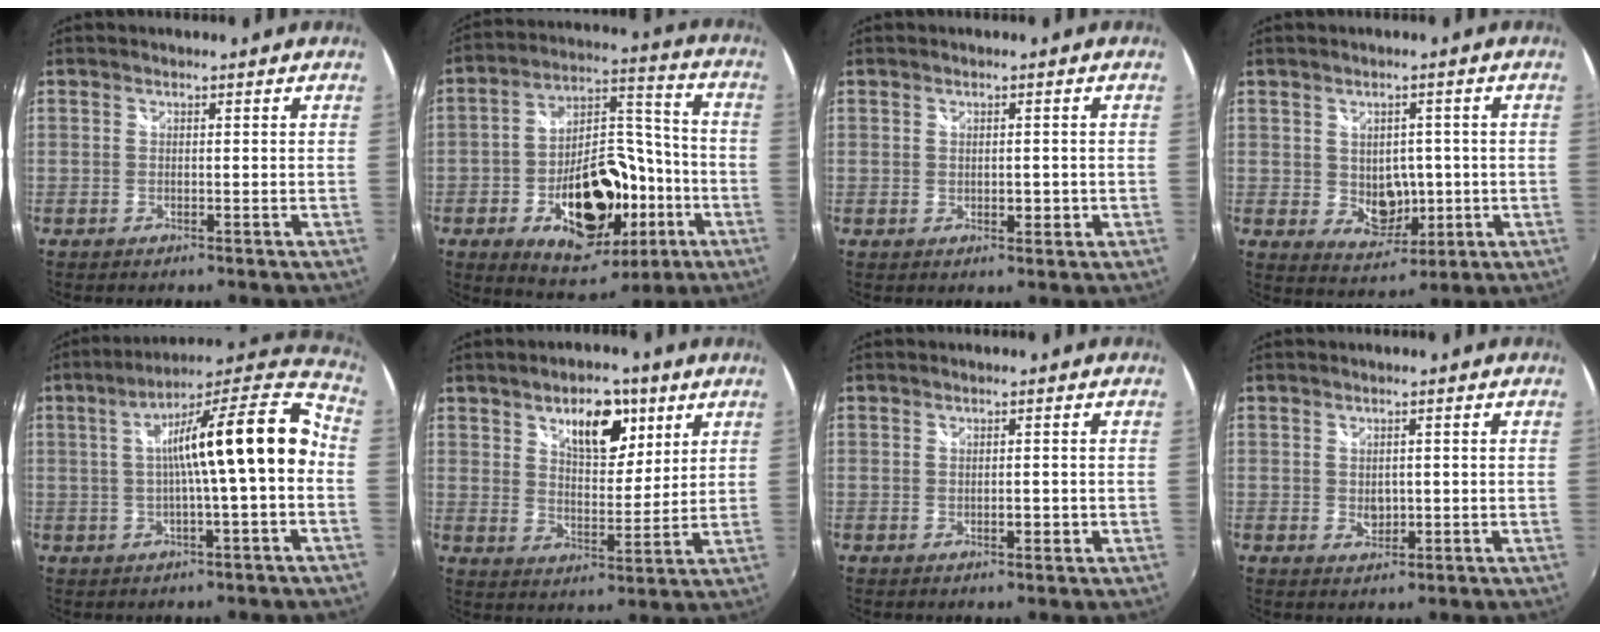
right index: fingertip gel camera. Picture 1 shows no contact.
{"total": 21.4, "force": [-7.9, 12.0, 15.9], "torque": [-0.277, 0.032, -0.099]}
{"total": 2.0, "force": [-0.2, 1.1, 1.6], "torque": [-0.021, -0.002, -0.002]}
{"total": 6.7, "force": [-0.2, 5.5, 3.8], "torque": [-0.067, -0.005, 0.012]}
{"total": 18.6, "force": [-0.1, 2.7, 18.4], "torque": [-0.269, 0.033, 0.001]}
{"total": 11.3, "force": [6.1, 5.6, 7.7], "torque": [-0.106, 0.005, 0.098]}
{"total": 1.7, "force": [-0.4, 0.8, 1.5], "torque": [-0.021, -0.002, -0.004]}
{"total": 2.5, "force": [-0.1, 2.0, 1.5], "torque": [-0.022, -0.002, 0.001]}